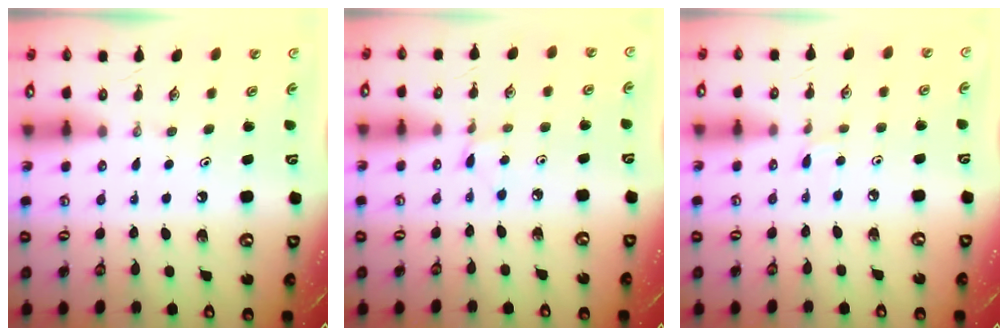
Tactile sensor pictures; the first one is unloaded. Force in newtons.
{"total": 1.5, "press": 1.5, "slide": 0.2}
{"total": 2.2, "press": 2.2, "slide": 0.3}